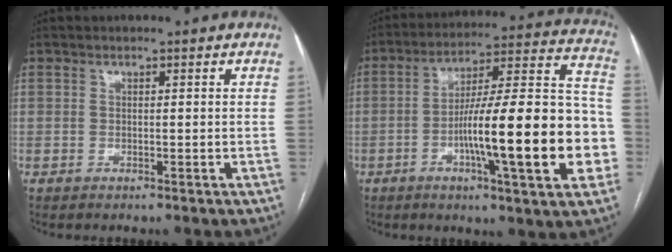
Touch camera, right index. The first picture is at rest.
{"total": 22.6, "force": [-5.5, 2.7, 21.8], "torque": [-0.278, 0.022, -0.079]}